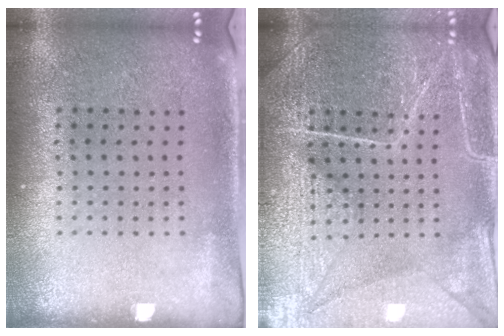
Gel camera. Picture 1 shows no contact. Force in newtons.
{"total": 4.4, "press": 4.4, "slide": 0.4}